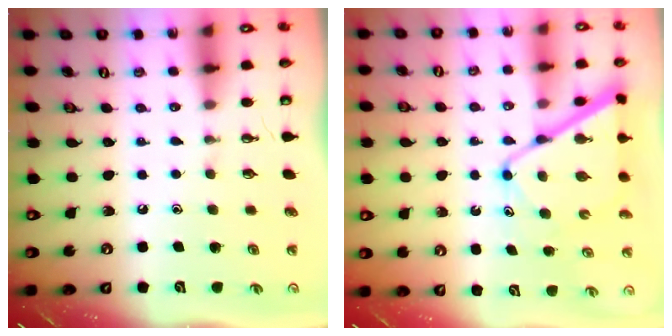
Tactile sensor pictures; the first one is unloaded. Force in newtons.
{"total": 12.4, "press": 12.3, "slide": 1.2}